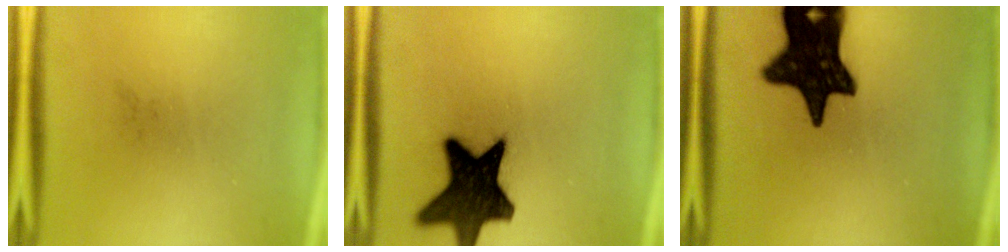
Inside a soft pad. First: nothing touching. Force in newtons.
{"total": 18.0}
{"total": 18.1}